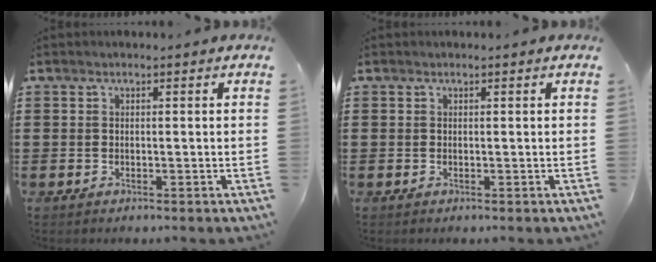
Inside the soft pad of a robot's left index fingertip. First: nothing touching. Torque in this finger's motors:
{"motor_torque": [-0.04, -0.03, -0.01, 0.01]}